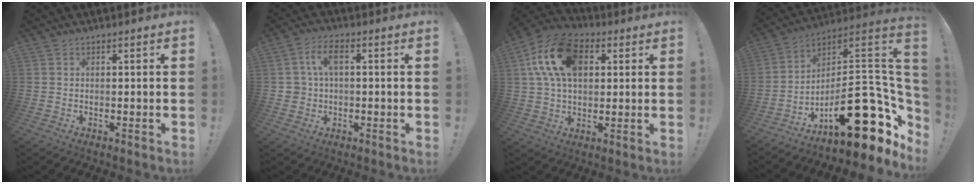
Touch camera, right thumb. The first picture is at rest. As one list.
[{"total": 6.0, "force": [1.2, 3.9, 4.4], "torque": [-0.086, 0.009, 0.021]}, {"total": 17.7, "force": [5.4, 11.7, 12.1], "torque": [-0.221, 0.000, 0.099]}, {"total": 24.6, "force": [-8.6, 10.3, 20.6], "torque": [-0.281, 0.029, -0.130]}]